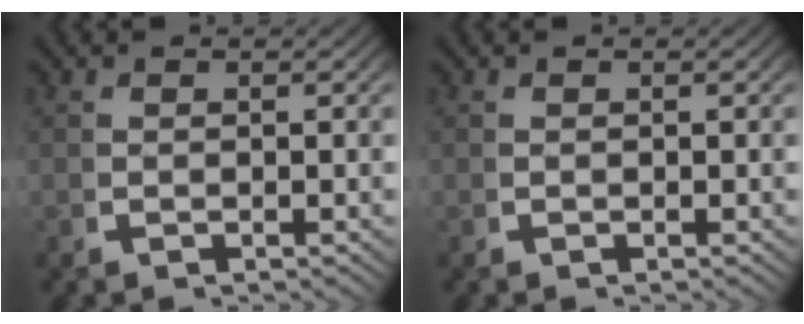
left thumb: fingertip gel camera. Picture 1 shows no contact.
{"total": 0.0}